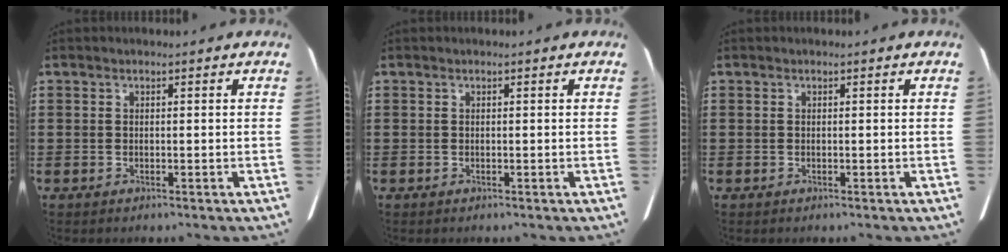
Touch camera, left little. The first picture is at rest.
{"total": 0.0}
{"total": 0.0}